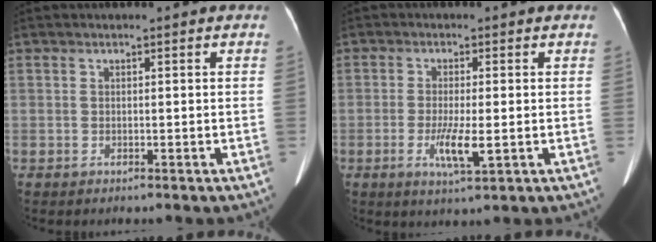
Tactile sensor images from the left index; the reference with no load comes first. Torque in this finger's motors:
{"motor_torque": [-0.02, -0.02, 0.11, 0.03]}